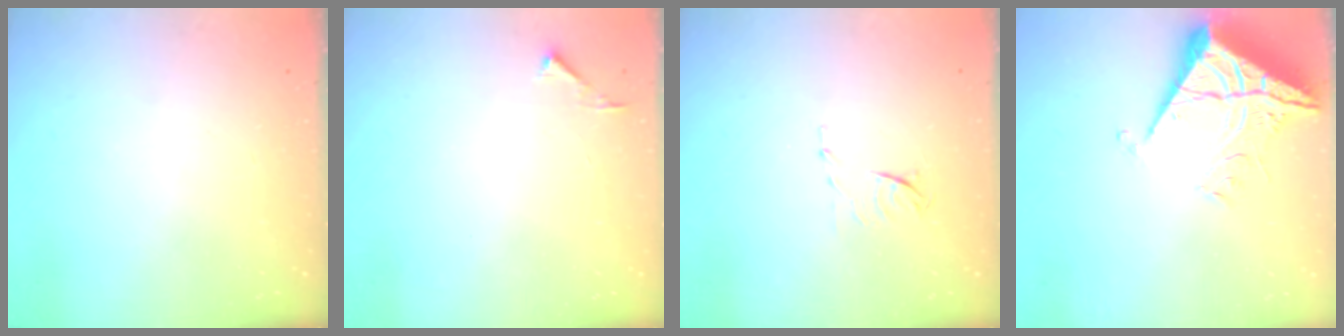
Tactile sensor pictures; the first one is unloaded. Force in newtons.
{"total": 2.8, "press": 2.8, "slide": 0.3}
{"total": 5.5, "press": 5.5, "slide": 0.8}
{"total": 8.8, "press": 8.7, "slide": 0.8}